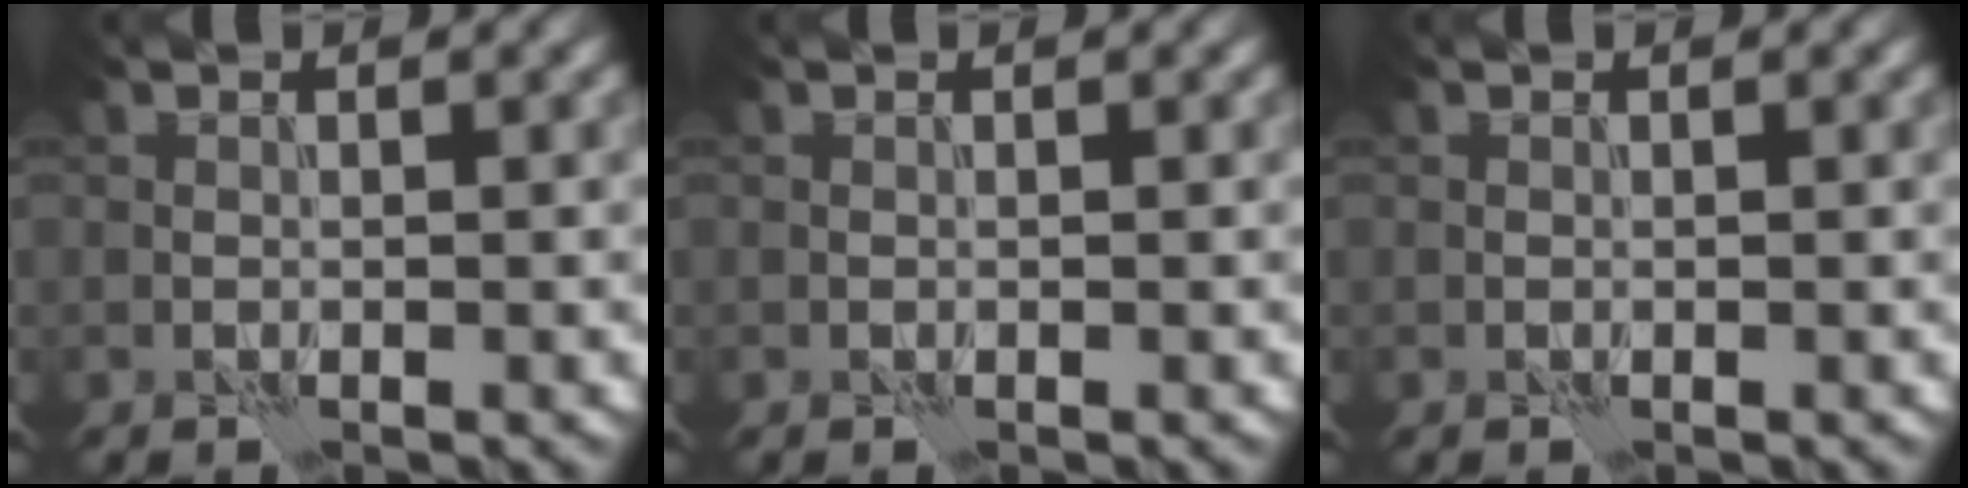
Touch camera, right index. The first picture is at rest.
{"total": 0.0}
{"total": 0.0}